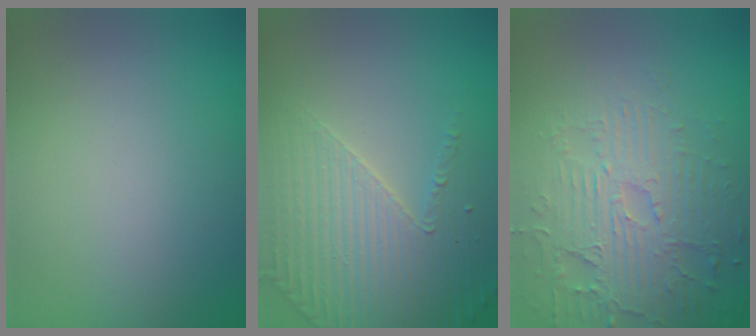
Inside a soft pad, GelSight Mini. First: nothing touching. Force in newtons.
{"total": 3.7, "press": 3.7, "slide": 0.7}
{"total": 4.7, "press": 4.3, "slide": 1.9}